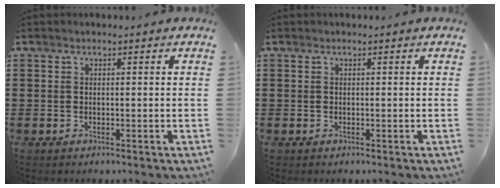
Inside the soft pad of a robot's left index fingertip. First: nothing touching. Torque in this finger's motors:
{"motor_torque": [-0.02, 0.01, -0.01, -0.02]}